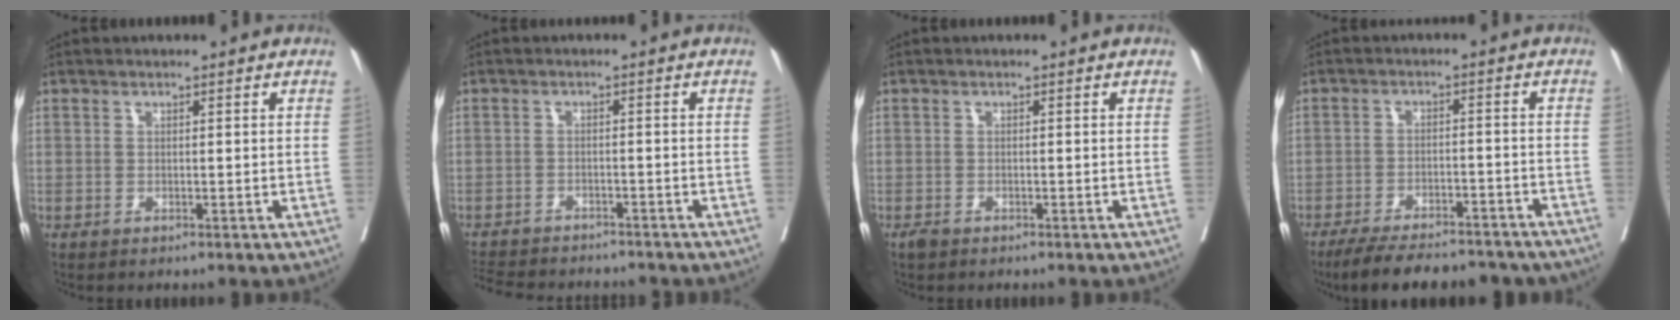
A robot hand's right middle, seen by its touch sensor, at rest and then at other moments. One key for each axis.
{"total": 12.5, "fx": -11.4, "fy": 2.9, "fz": 4.1, "tx": -0.090, "ty": -0.008, "tz": -0.155}
{"total": 0.8, "fx": -0.7, "fy": 0.3, "fz": 0.3, "tx": -0.013, "ty": -0.003, "tz": -0.012}
{"total": 15.9, "fx": -14.1, "fy": 3.8, "fz": 6.3, "tx": -0.115, "ty": -0.006, "tz": -0.193}